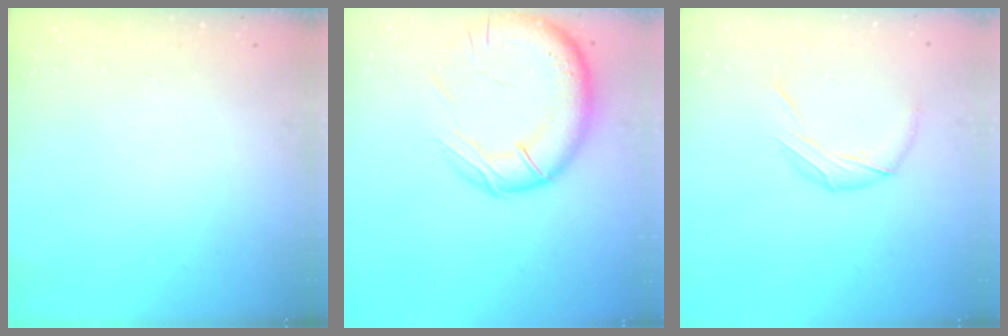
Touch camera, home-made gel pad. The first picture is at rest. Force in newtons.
{"total": 19.3, "press": 19.1, "slide": 2.8}
{"total": 8.4, "press": 8.4, "slide": 0.3}